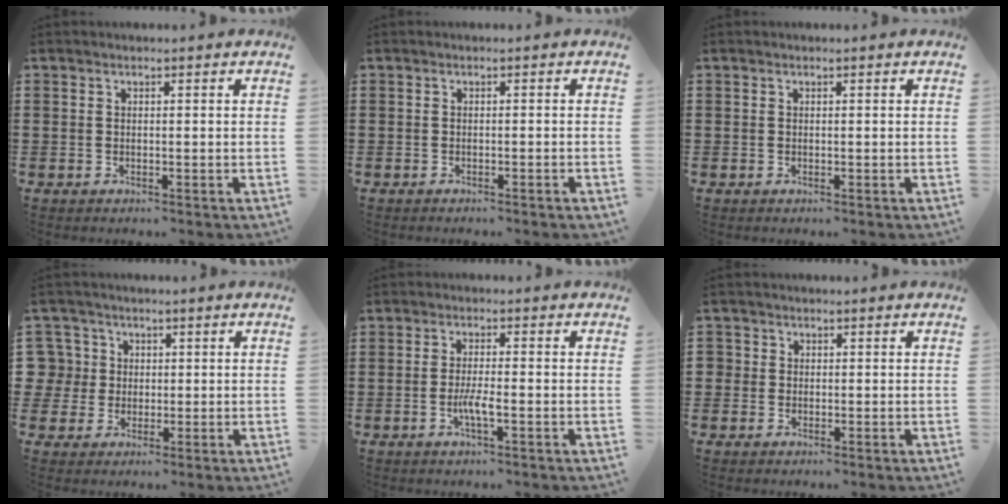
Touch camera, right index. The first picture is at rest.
{"total": 0.8, "force": [-0.6, -0.3, 0.3], "torque": [-0.007, -0.004, -0.012]}
{"total": 0.0}
{"total": 5.2, "force": [0.5, 5.1, 0.9], "torque": [-0.054, 0.011, 0.005]}
{"total": 3.2, "force": [-1.2, 0.4, 2.9], "torque": [-0.059, -0.004, -0.022]}
{"total": 1.2, "force": [0.0, 1.2, 0.1], "torque": [-0.006, 0.007, -0.001]}